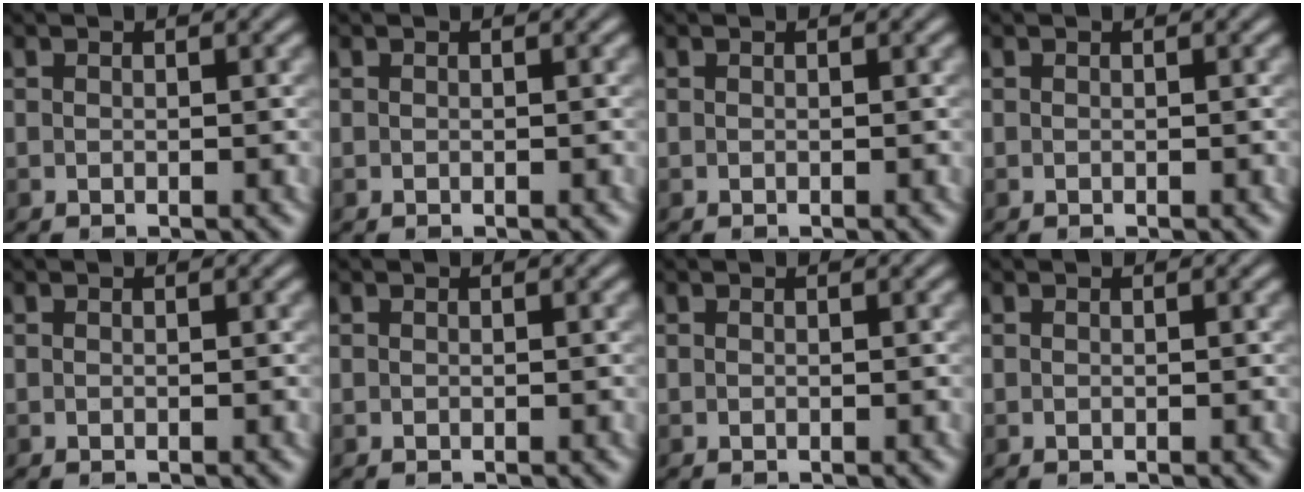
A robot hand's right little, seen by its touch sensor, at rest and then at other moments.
{"total": 0.0}
{"total": 0.0}
{"total": 0.0}
{"total": 0.0}
{"total": 0.0}
{"total": 0.0}
{"total": 0.0}